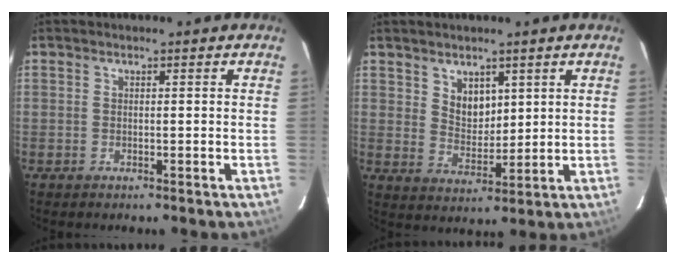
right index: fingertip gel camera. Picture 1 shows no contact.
{"total": 5.4, "force": [2.9, 3.7, 2.7], "torque": [-0.038, 0.000, 0.059]}